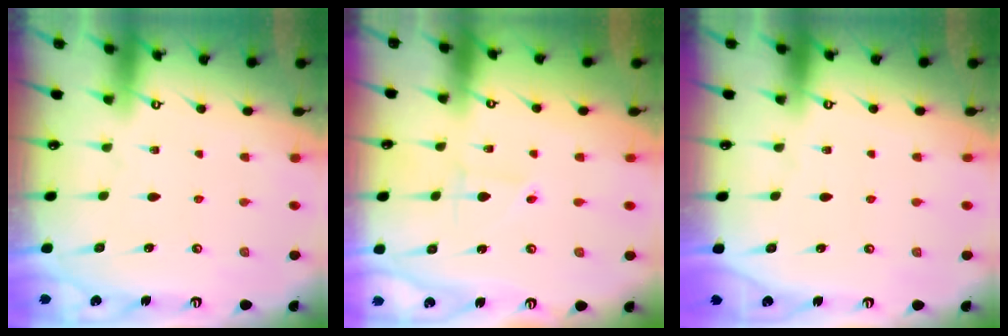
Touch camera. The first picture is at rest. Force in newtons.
{"total": 1.7, "press": 1.7, "slide": 0.1}
{"total": 0.0}